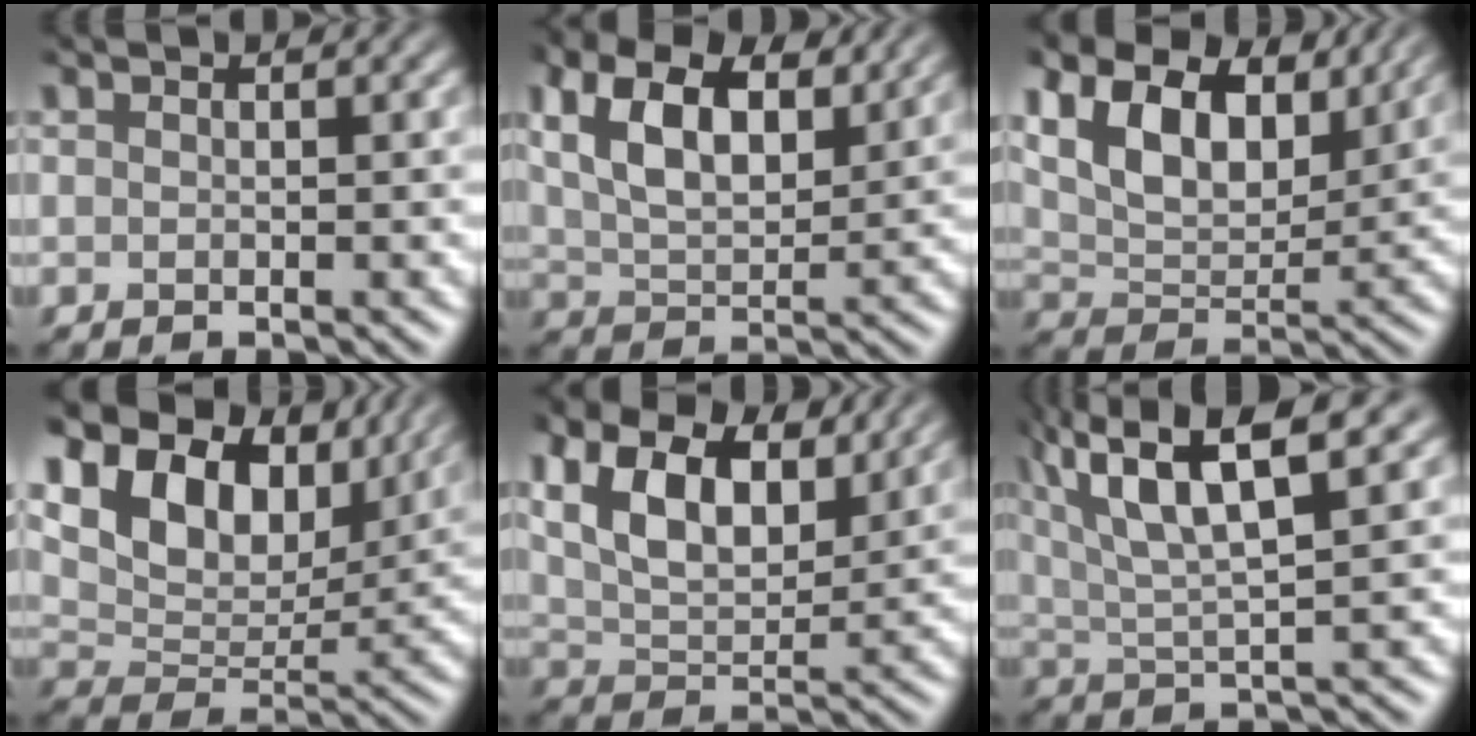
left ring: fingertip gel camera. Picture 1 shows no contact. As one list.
[{"total": 7.3, "force": [3.4, 3.7, 5.3], "torque": [-0.111, 0.005, 0.062]}, {"total": 8.4, "force": [4.2, 4.7, 5.5], "torque": [-0.106, 0.002, 0.071]}, {"total": 12.9, "force": [7.5, 7.7, 7.1], "torque": [-0.153, 0.038, 0.123]}, {"total": 7.7, "force": [3.5, 4.2, 5.4], "torque": [-0.115, 0.002, 0.060]}, {"total": 8.4, "force": [4.3, 1.7, 7.0], "torque": [-0.125, 0.021, 0.077]}]